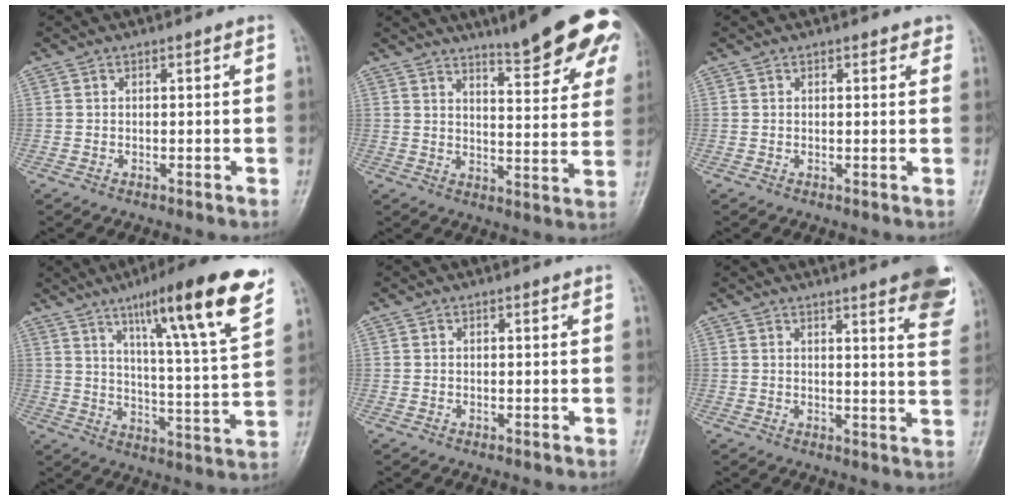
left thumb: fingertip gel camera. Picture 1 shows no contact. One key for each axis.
{"total": 15.4, "fx": 10.6, "fy": 3.1, "fz": 10.6, "tx": -0.108, "ty": -0.057, "tz": 0.141}
{"total": 1.5, "fx": 1.1, "fy": 0.7, "fz": 0.8, "tx": 0.001, "ty": -0.003, "tz": 0.009}
{"total": 20.4, "fx": 11.9, "fy": 2.4, "fz": 16.4, "tx": -0.221, "ty": -0.049, "tz": 0.181}
{"total": 0.0}
{"total": 12.9, "fx": 8.0, "fy": 2.2, "fz": 9.8, "tx": -0.097, "ty": -0.033, "tz": 0.083}